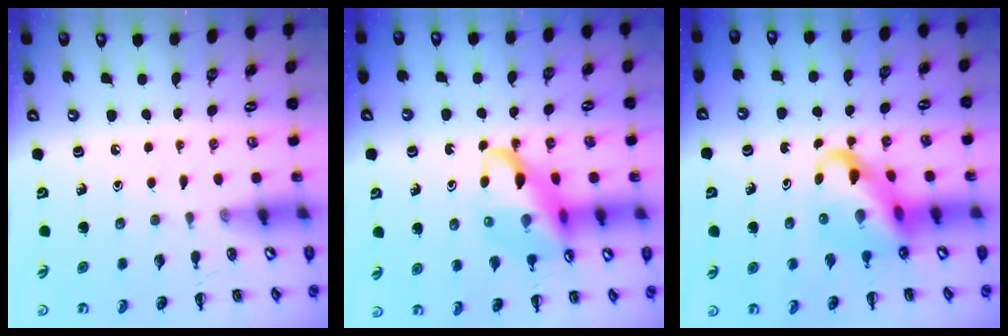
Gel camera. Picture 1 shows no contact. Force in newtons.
{"total": 18.1, "press": 17.7, "slide": 3.6}
{"total": 11.7, "press": 11.3, "slide": 3.2}